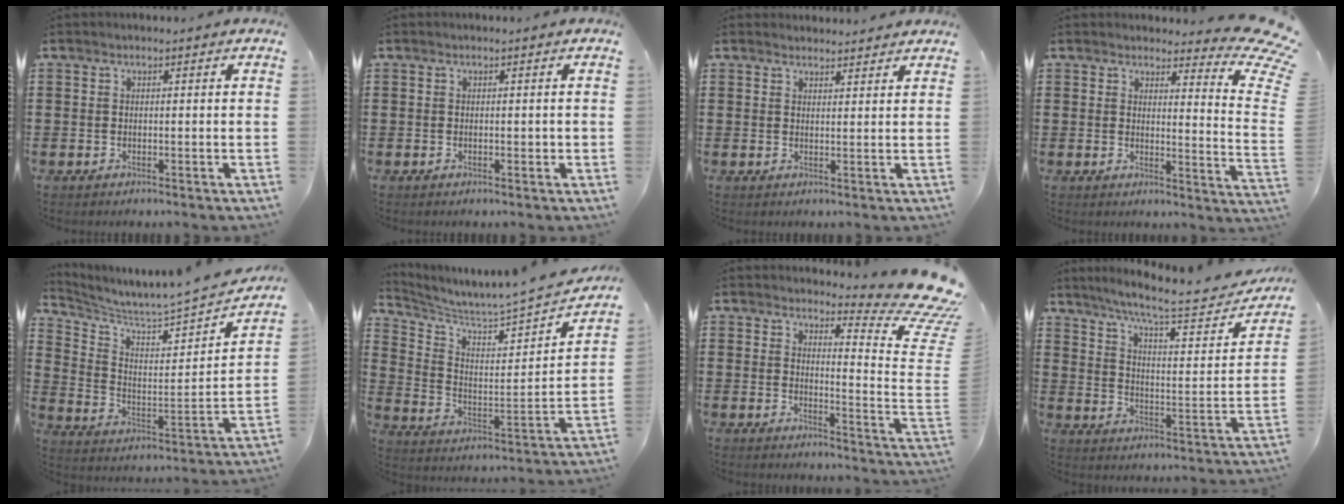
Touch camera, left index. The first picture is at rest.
{"total": 0.8, "force": [-0.1, 0.2, 0.7], "torque": [-0.015, -0.001, -0.002]}
{"total": 2.0, "force": [2.0, 0.3, -0.1], "torque": [-0.004, 0.000, 0.038]}
{"total": 5.9, "force": [4.8, 0.9, 3.4], "torque": [-0.046, -0.039, 0.076]}
{"total": 3.6, "force": [3.4, -0.1, 1.1], "torque": [-0.046, -0.048, 0.047]}
{"total": 3.5, "force": [3.3, -0.3, 1.2], "torque": [-0.047, -0.051, 0.044]}
{"total": 7.8, "force": [6.2, 1.1, 4.7], "torque": [-0.065, -0.062, 0.102]}
{"total": 8.6, "force": [7.0, 0.6, 4.9], "torque": [-0.116, -0.040, 0.111]}